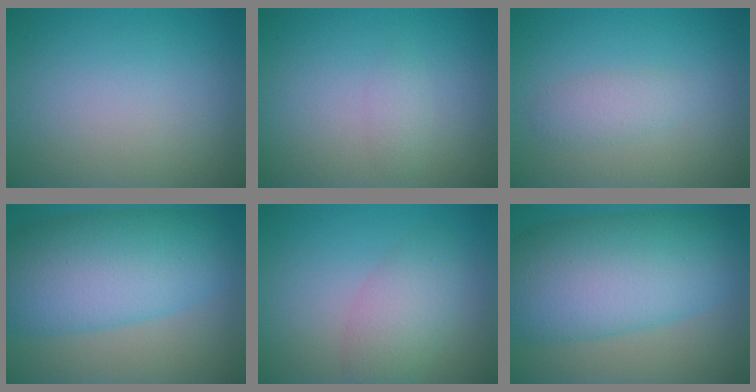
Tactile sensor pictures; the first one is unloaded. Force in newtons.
{"total": 1.0, "press": 1.0, "slide": 0.0}
{"total": 1.6, "press": 1.6, "slide": 0.1}
{"total": 10.4, "press": 10.4, "slide": 0.2}
{"total": 2.3, "press": 2.3, "slide": 0.2}
{"total": 11.8, "press": 11.8, "slide": 0.2}